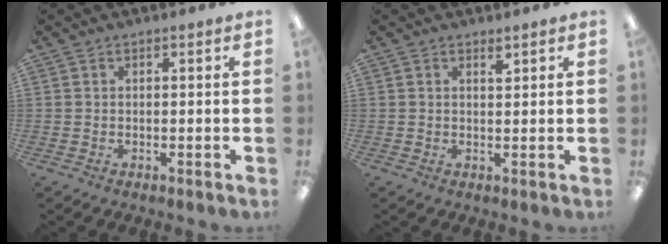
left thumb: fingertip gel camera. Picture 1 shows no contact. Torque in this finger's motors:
{"motor_torque": [0.36, 0.01, 0.44, -0.05, 0.03]}